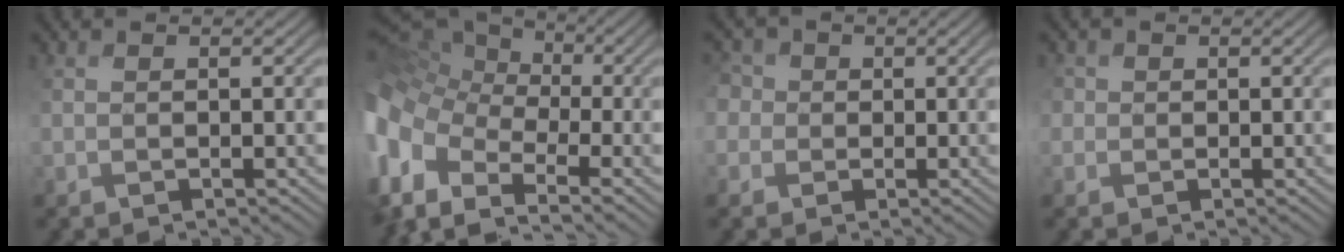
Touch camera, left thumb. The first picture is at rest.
{"total": 15.5, "force": [-4.2, 10.4, 10.7], "torque": [-0.282, -0.002, -0.040]}
{"total": 4.8, "force": [0.6, 4.4, 1.6], "torque": [-0.071, 0.014, -0.018]}
{"total": 2.2, "force": [0.6, 2.1, 0.3], "torque": [-0.016, 0.009, -0.002]}